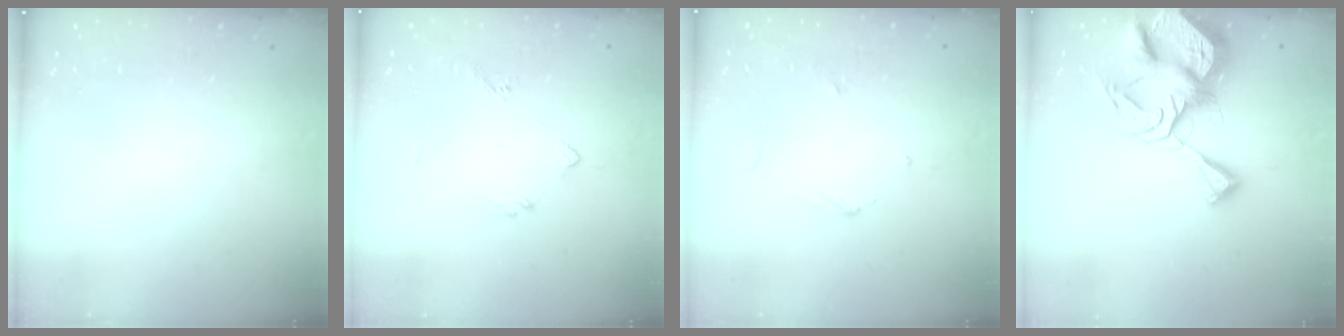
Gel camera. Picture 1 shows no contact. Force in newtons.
{"total": 3.4, "press": 3.3, "slide": 0.6}
{"total": 2.8, "press": 2.8, "slide": 0.2}
{"total": 14.2, "press": 14.1, "slide": 1.6}